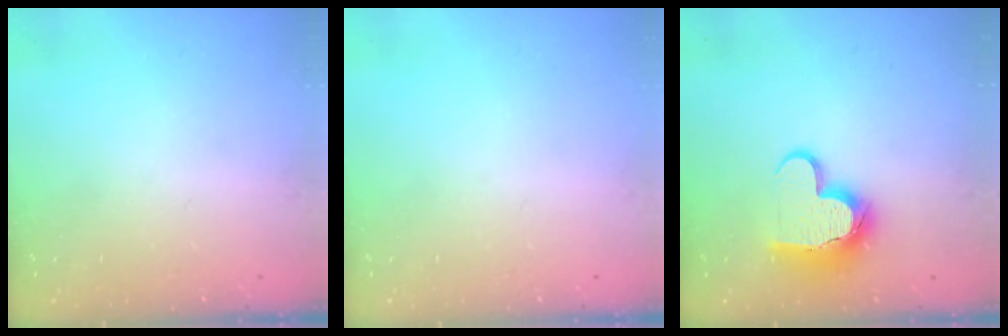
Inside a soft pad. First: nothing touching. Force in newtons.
{"total": 0.0}
{"total": 12.1, "press": 12.0, "slide": 1.3}